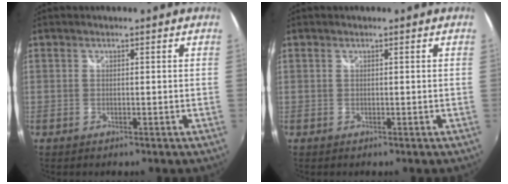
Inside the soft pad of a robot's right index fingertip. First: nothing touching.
{"total": 0.0}